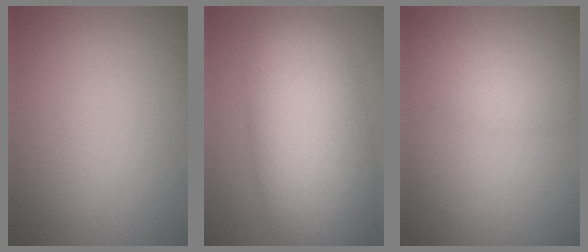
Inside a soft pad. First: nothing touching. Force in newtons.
{"total": 12.2, "press": 12.2, "slide": 0.4}
{"total": 2.1, "press": 2.1, "slide": 0.1}